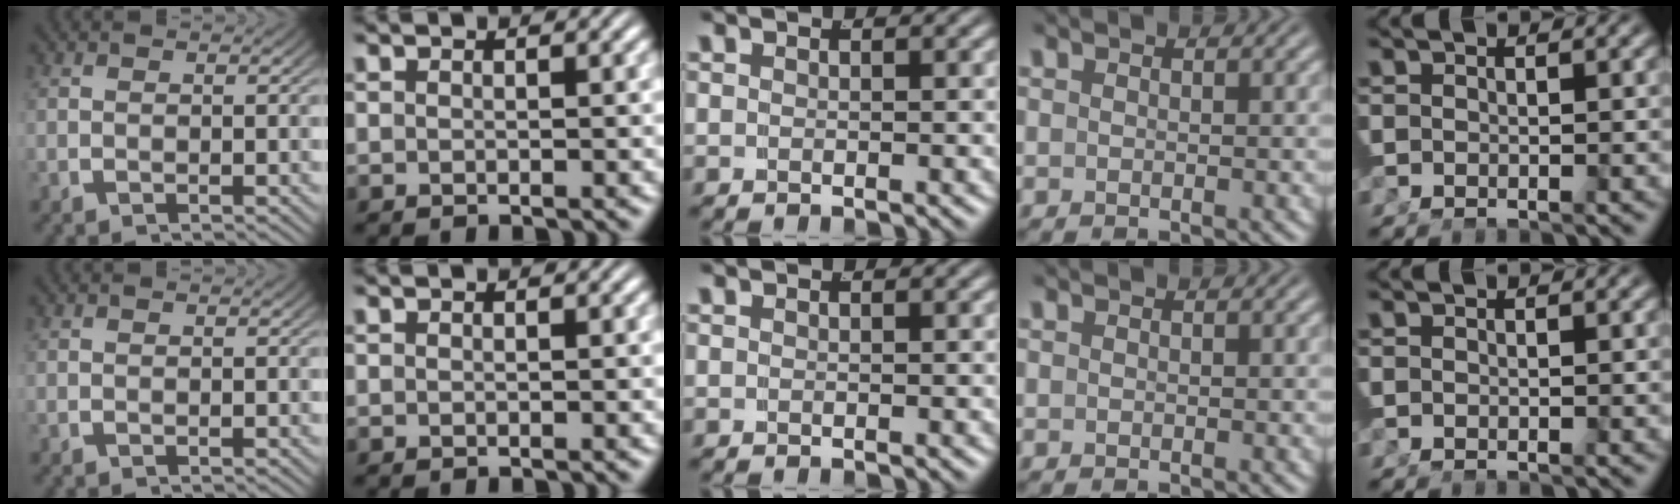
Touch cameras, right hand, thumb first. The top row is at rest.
{}